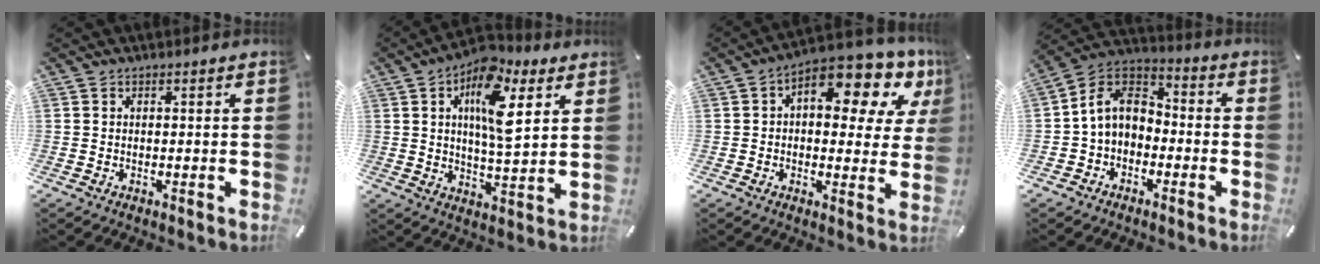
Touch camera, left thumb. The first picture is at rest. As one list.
[{"total": 14.3, "force": [6.3, 6.2, 11.3], "torque": [-0.185, -0.017, 0.107]}, {"total": 14.4, "force": [7.4, 6.4, 10.6], "torque": [-0.137, -0.061, 0.118]}, {"total": 8.7, "force": [-0.8, 7.3, 4.8], "torque": [-0.121, 0.013, -0.021]}]